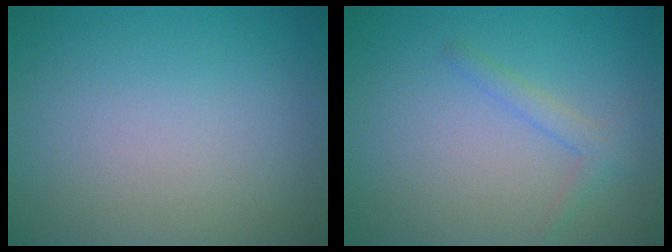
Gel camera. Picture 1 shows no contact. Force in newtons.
{"total": 1.5, "press": 1.5, "slide": 0.1}